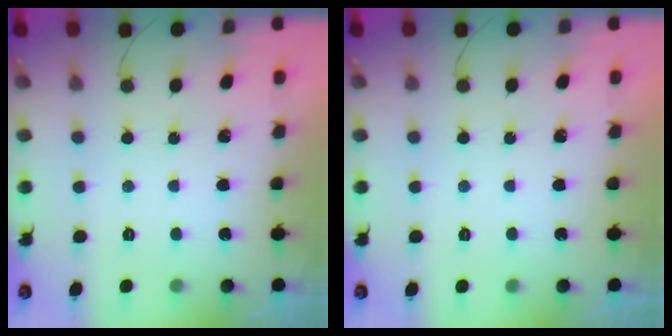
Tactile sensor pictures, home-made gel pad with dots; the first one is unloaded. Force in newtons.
{"total": 0.0}